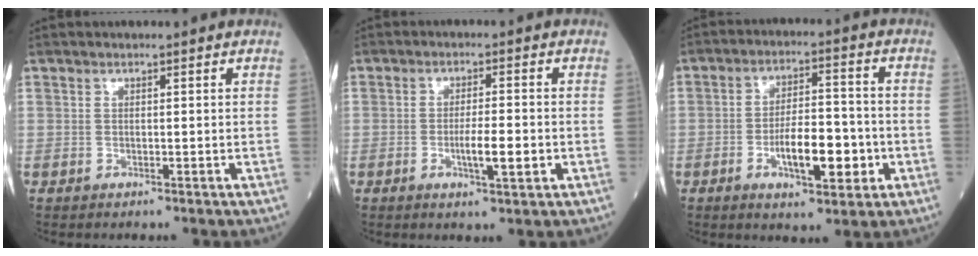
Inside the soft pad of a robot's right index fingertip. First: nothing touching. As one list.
[{"total": 5.1, "force": [-1.4, 0.7, 4.9], "torque": [-0.087, -0.004, -0.021]}, {"total": 9.9, "force": [-3.2, 3.2, 8.9], "torque": [-0.154, 0.007, -0.050]}]